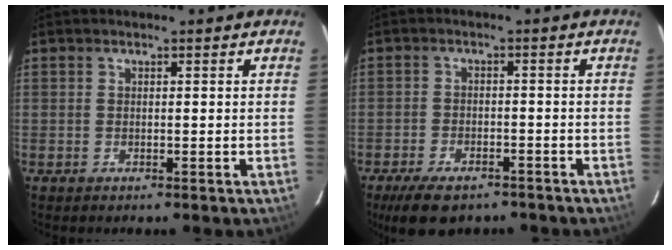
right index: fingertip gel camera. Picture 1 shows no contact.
{"total": 9.3, "force": [-7.0, 4.0, 4.7], "torque": [-0.111, -0.009, -0.109]}